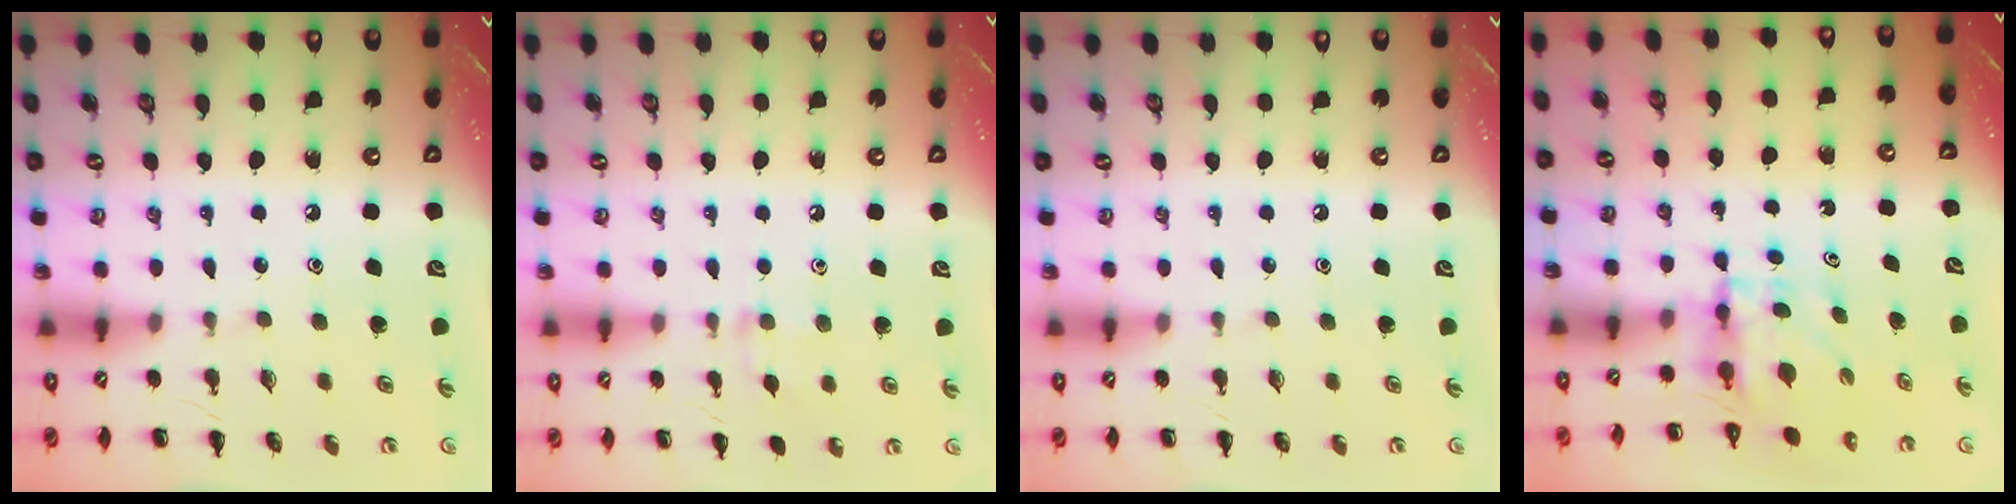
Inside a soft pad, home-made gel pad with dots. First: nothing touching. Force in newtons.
{"total": 6.3, "press": 6.0, "slide": 2.2}
{"total": 0.0}
{"total": 3.9, "press": 3.9, "slide": 0.3}